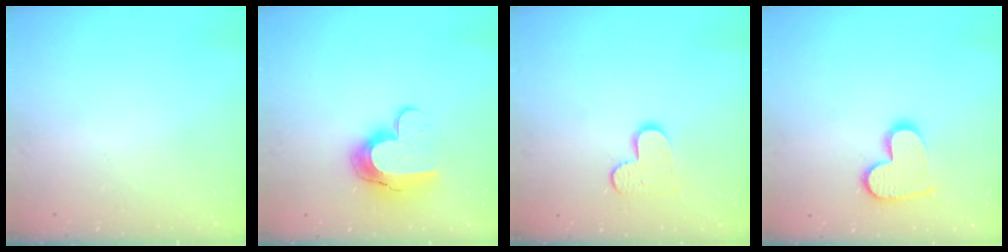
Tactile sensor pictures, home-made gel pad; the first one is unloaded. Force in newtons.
{"total": 11.9, "press": 11.9, "slide": 0.6}
{"total": 9.2, "press": 9.2, "slide": 0.6}
{"total": 11.8, "press": 11.8, "slide": 0.8}